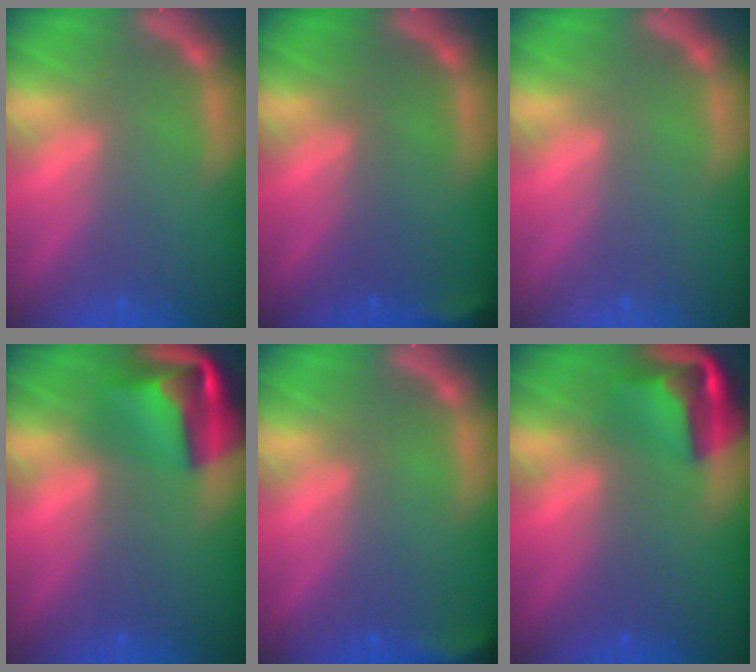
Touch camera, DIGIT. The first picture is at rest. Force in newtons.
{"total": 1.9}
{"total": 0.0}
{"total": 7.9}
{"total": 2.9}
{"total": 6.4}